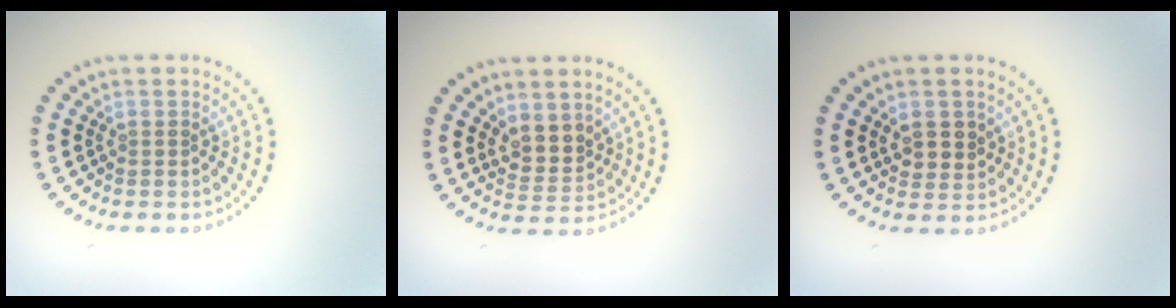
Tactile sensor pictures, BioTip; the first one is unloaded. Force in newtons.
{"total": 2.6, "press": 2.2, "slide": 1.4}
{"total": 2.2, "press": 2.1, "slide": 0.7}